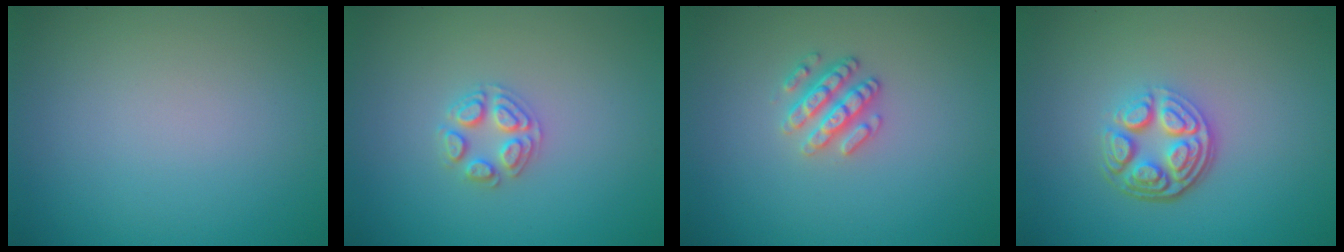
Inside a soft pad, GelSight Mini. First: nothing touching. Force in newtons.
{"total": 2.5, "press": 2.5, "slide": 0.3}
{"total": 2.5, "press": 2.4, "slide": 0.6}
{"total": 4.6, "press": 3.3, "slide": 3.2}